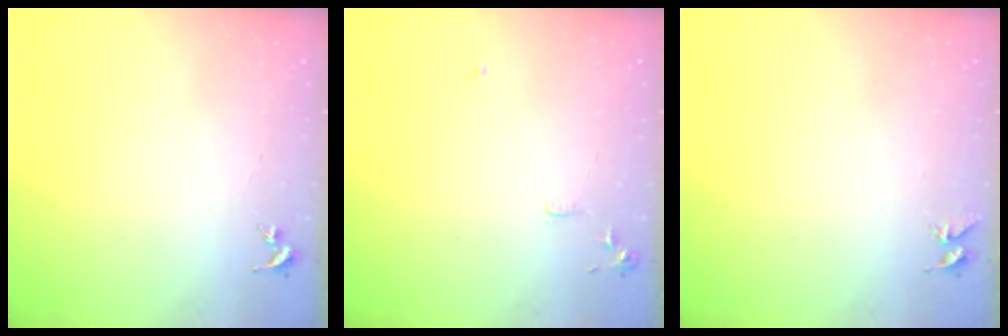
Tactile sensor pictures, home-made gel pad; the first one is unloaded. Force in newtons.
{"total": 6.0, "press": 6.0, "slide": 0.7}
{"total": 5.0, "press": 4.9, "slide": 0.5}